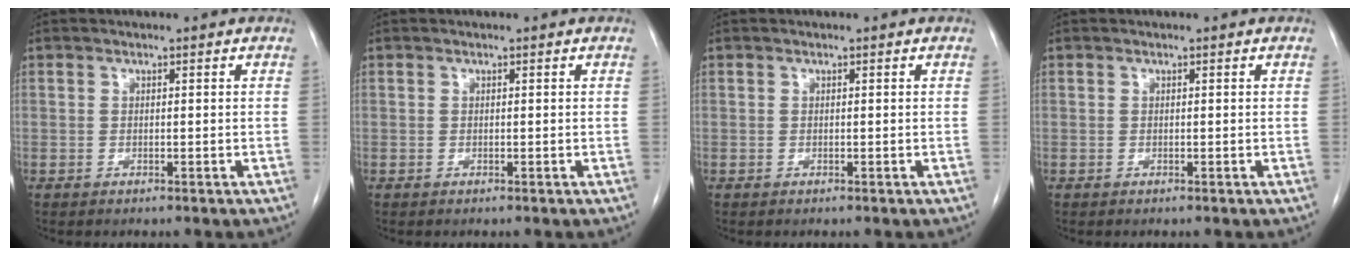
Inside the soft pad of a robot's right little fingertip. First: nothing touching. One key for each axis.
{"total": 0.0}
{"total": 0.0}
{"total": 0.0}